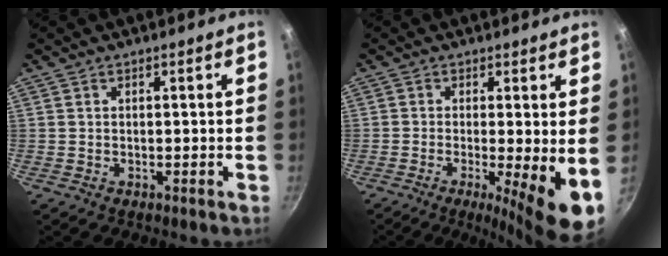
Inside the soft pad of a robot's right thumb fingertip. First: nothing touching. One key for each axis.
{"total": 9.6, "fx": -1.6, "fy": 1.6, "fz": 9.4, "tx": -0.132, "ty": -0.014, "tz": -0.023}